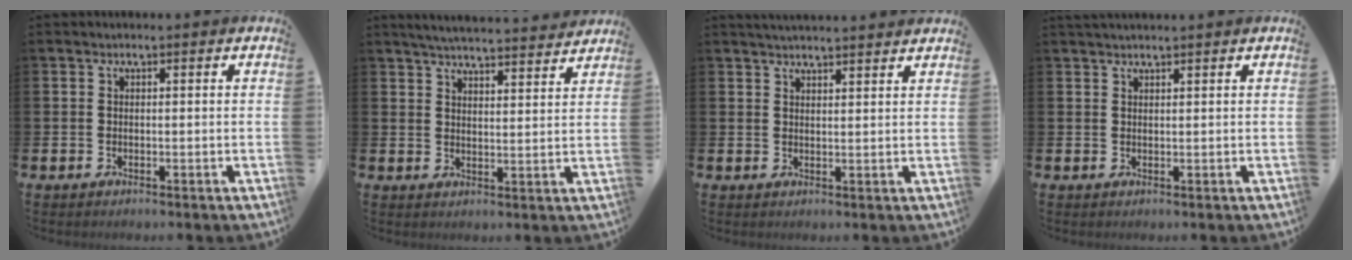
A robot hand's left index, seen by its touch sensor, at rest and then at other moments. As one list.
[{"total": 5.2, "force": [5.1, 0.2, 0.9], "torque": [-0.027, -0.034, 0.090]}, {"total": 2.6, "force": [2.6, -0.1, 0.2], "torque": [-0.006, -0.012, 0.047]}, {"total": 0.9, "force": [0.8, -0.2, 0.2], "torque": [-0.001, -0.001, 0.015]}]